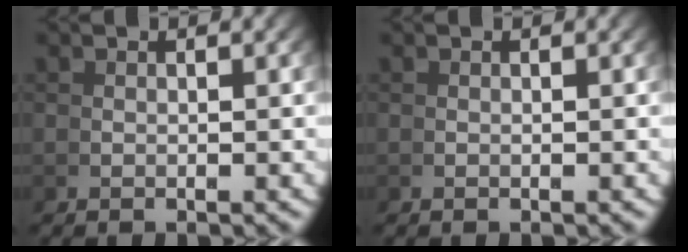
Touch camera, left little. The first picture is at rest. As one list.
[{"total": 0.0}]